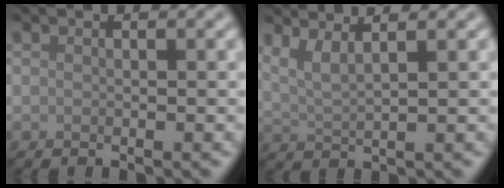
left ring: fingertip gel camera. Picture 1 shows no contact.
{"total": 3.4, "force": [2.2, 0.8, 2.4], "torque": [-0.041, 0.014, 0.032]}